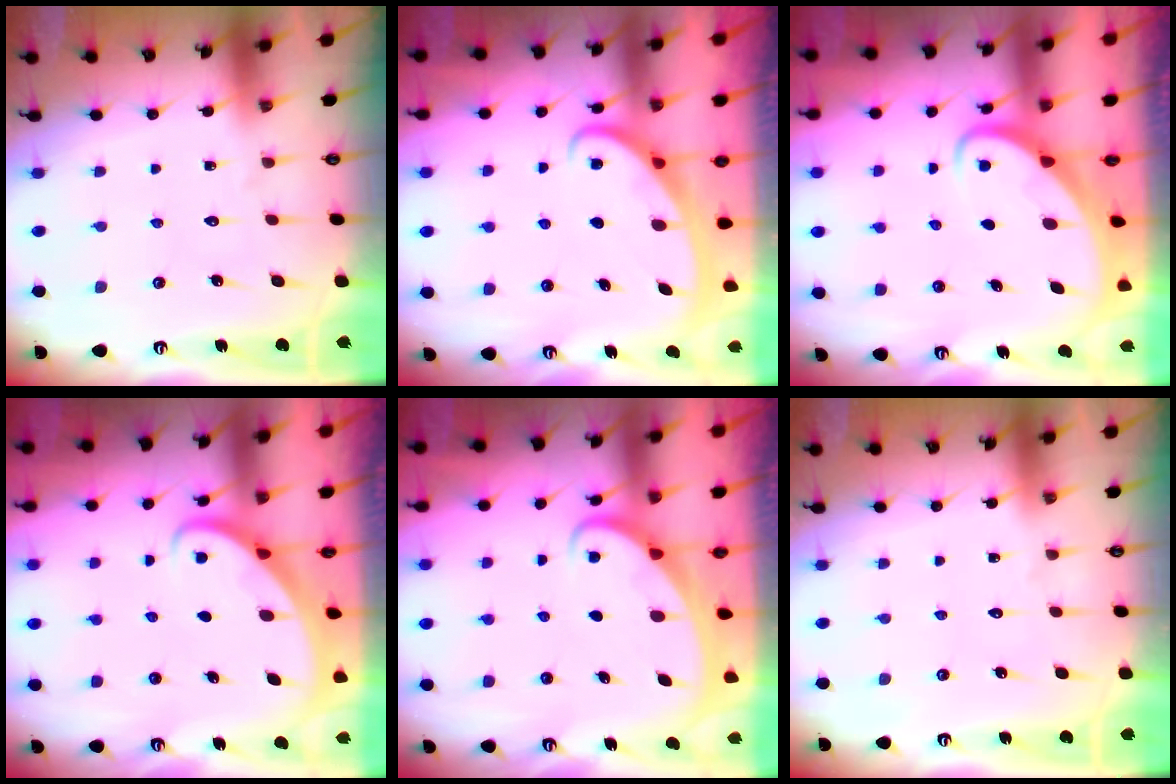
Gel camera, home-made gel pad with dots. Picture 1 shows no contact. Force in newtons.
{"total": 2.6, "press": 2.6, "slide": 0.4}
{"total": 2.7, "press": 2.7, "slide": 0.2}
{"total": 2.6, "press": 2.6, "slide": 0.3}
{"total": 1.9, "press": 1.9, "slide": 0.2}
{"total": 0.0}